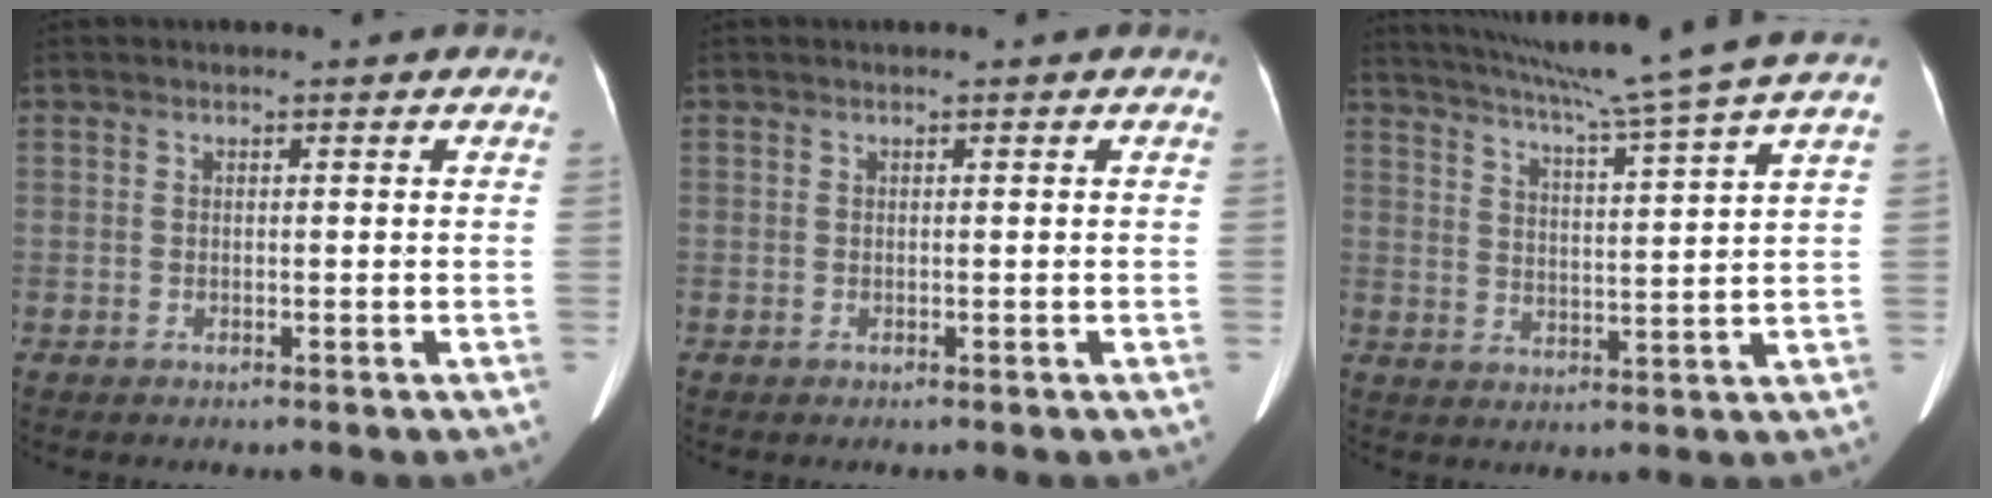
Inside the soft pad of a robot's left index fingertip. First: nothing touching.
{"total": 0.0}
{"total": 15.7, "force": [13.3, -2.9, 7.8], "torque": [-0.137, -0.024, 0.186]}